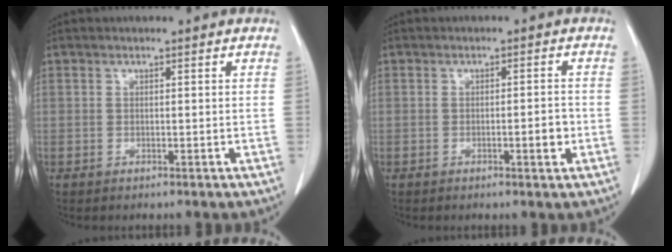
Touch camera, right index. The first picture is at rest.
{"total": 2.4, "force": [-0.8, 0.4, 2.3], "torque": [-0.033, -0.001, -0.010]}